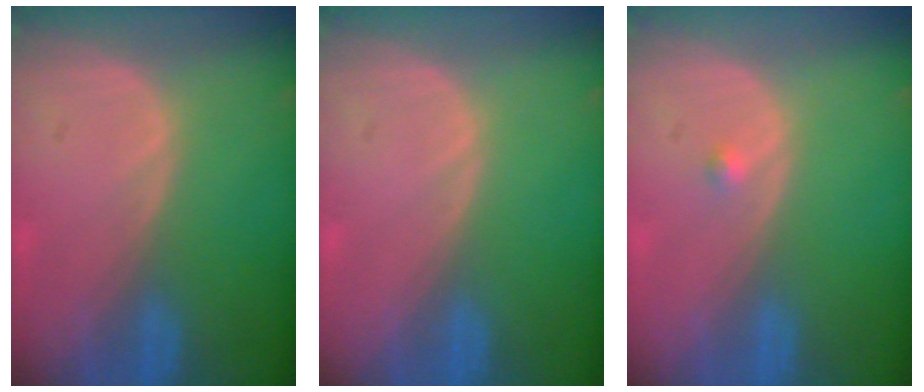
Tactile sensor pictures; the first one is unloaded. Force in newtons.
{"total": 0.0}
{"total": 0.8, "press": 0.6, "slide": 0.4}